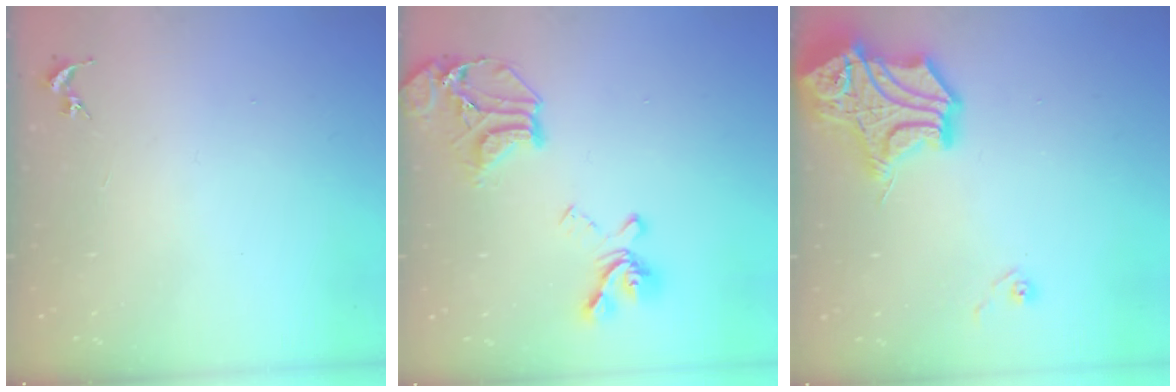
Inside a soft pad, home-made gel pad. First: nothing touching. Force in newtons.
{"total": 19.6, "press": 19.5, "slide": 2.1}
{"total": 21.1, "press": 21.0, "slide": 2.6}